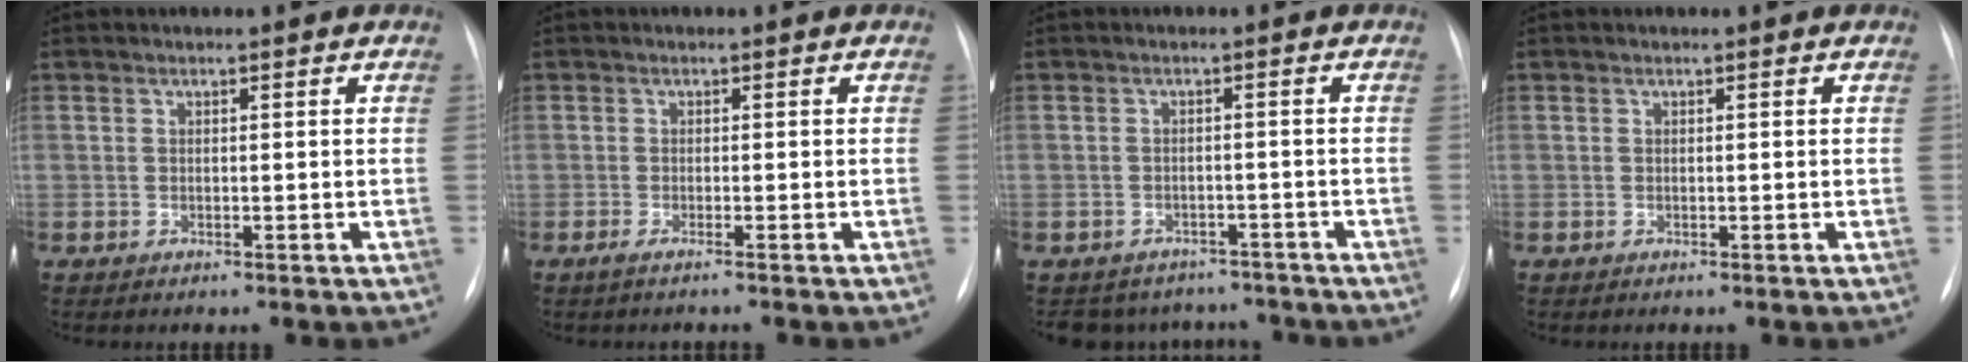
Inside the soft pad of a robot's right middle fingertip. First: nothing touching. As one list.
[{"total": 1.6, "force": [-1.3, -0.2, 1.0], "torque": [-0.019, -0.001, -0.021]}, {"total": 7.7, "force": [-6.8, 3.5, 0.0], "torque": [0.005, 0.017, -0.080]}, {"total": 0.0}]